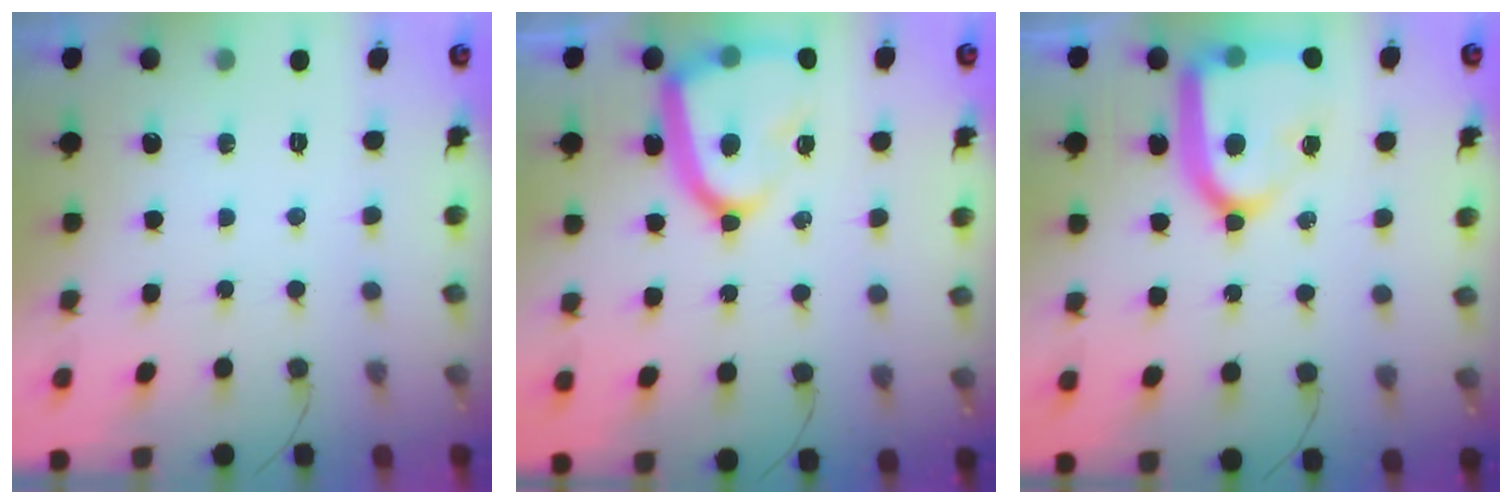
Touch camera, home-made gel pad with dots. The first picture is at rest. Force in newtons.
{"total": 16.9, "press": 16.9, "slide": 1.4}
{"total": 17.7, "press": 17.6, "slide": 1.4}